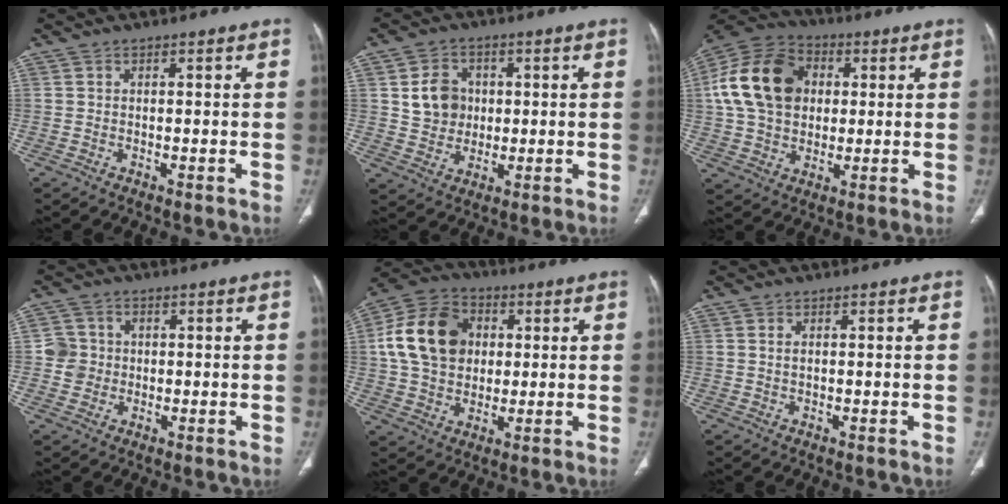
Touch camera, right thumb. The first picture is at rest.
{"total": 7.9, "force": [1.2, 6.9, 3.8], "torque": [-0.037, -0.004, 0.023]}
{"total": 18.2, "force": [2.8, 13.7, 11.7], "torque": [-0.208, 0.020, 0.044]}
{"total": 4.3, "force": [0.0, 4.3, 0.7], "torque": [0.011, 0.008, -0.004]}
{"total": 16.1, "force": [2.5, 12.5, 9.8], "torque": [-0.162, 0.015, 0.040]}
{"total": 0.9, "force": [0.3, 0.4, 0.7], "torque": [-0.019, 0.002, 0.008]}